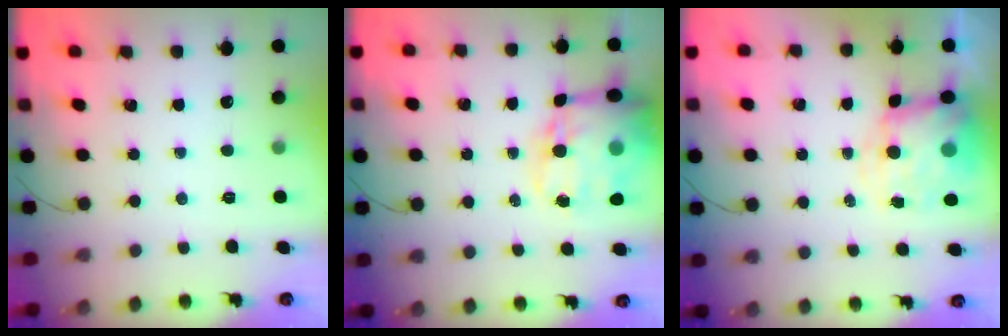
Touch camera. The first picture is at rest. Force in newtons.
{"total": 21.3, "press": 20.7, "slide": 5.1}
{"total": 8.6, "press": 8.3, "slide": 2.2}